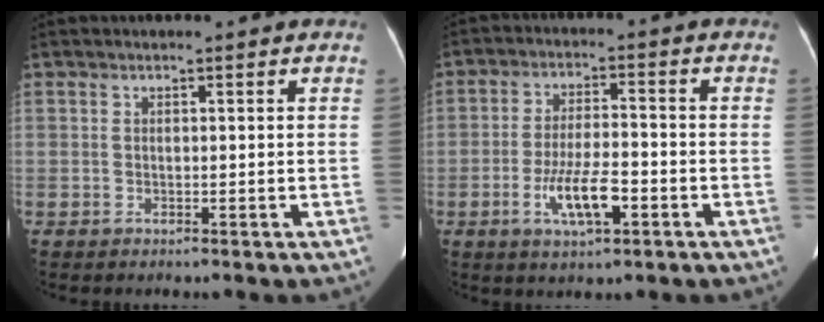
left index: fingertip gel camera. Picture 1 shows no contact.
{"total": 7.6, "force": [-3.1, 1.9, 6.7], "torque": [-0.135, -0.005, -0.052]}